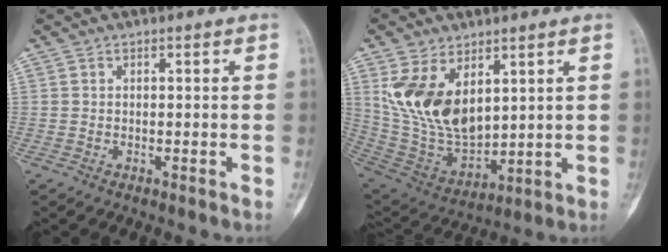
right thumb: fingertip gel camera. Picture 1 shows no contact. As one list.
[{"total": 15.6, "force": [5.6, 9.3, 11.2], "torque": [-0.190, -0.028, 0.134]}]